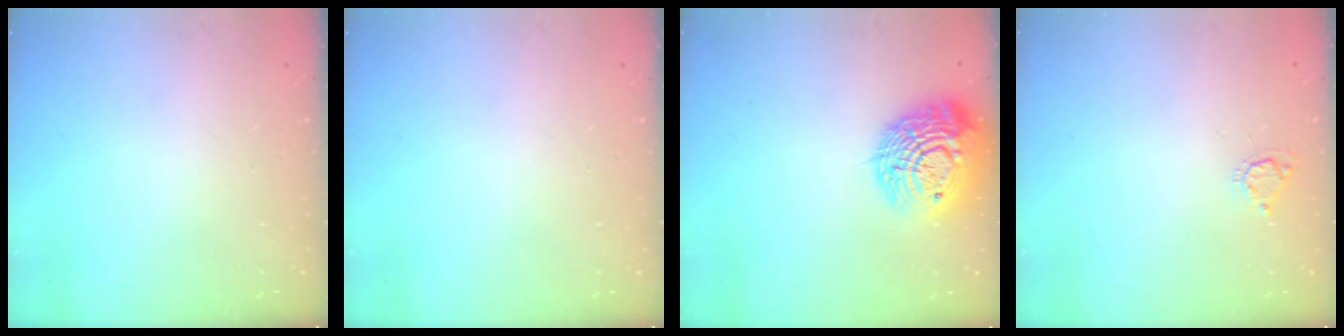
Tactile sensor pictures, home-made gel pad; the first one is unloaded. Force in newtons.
{"total": 0.0}
{"total": 18.8, "press": 18.7, "slide": 1.5}
{"total": 5.0, "press": 5.0, "slide": 0.4}